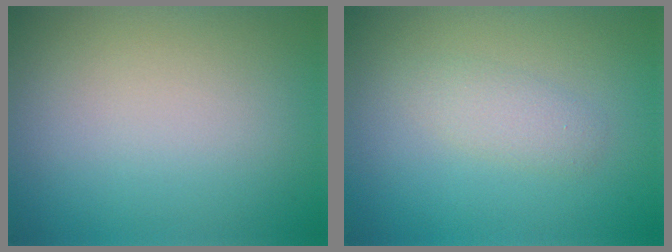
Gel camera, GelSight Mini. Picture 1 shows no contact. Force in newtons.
{"total": 2.4, "press": 2.4, "slide": 0.2}